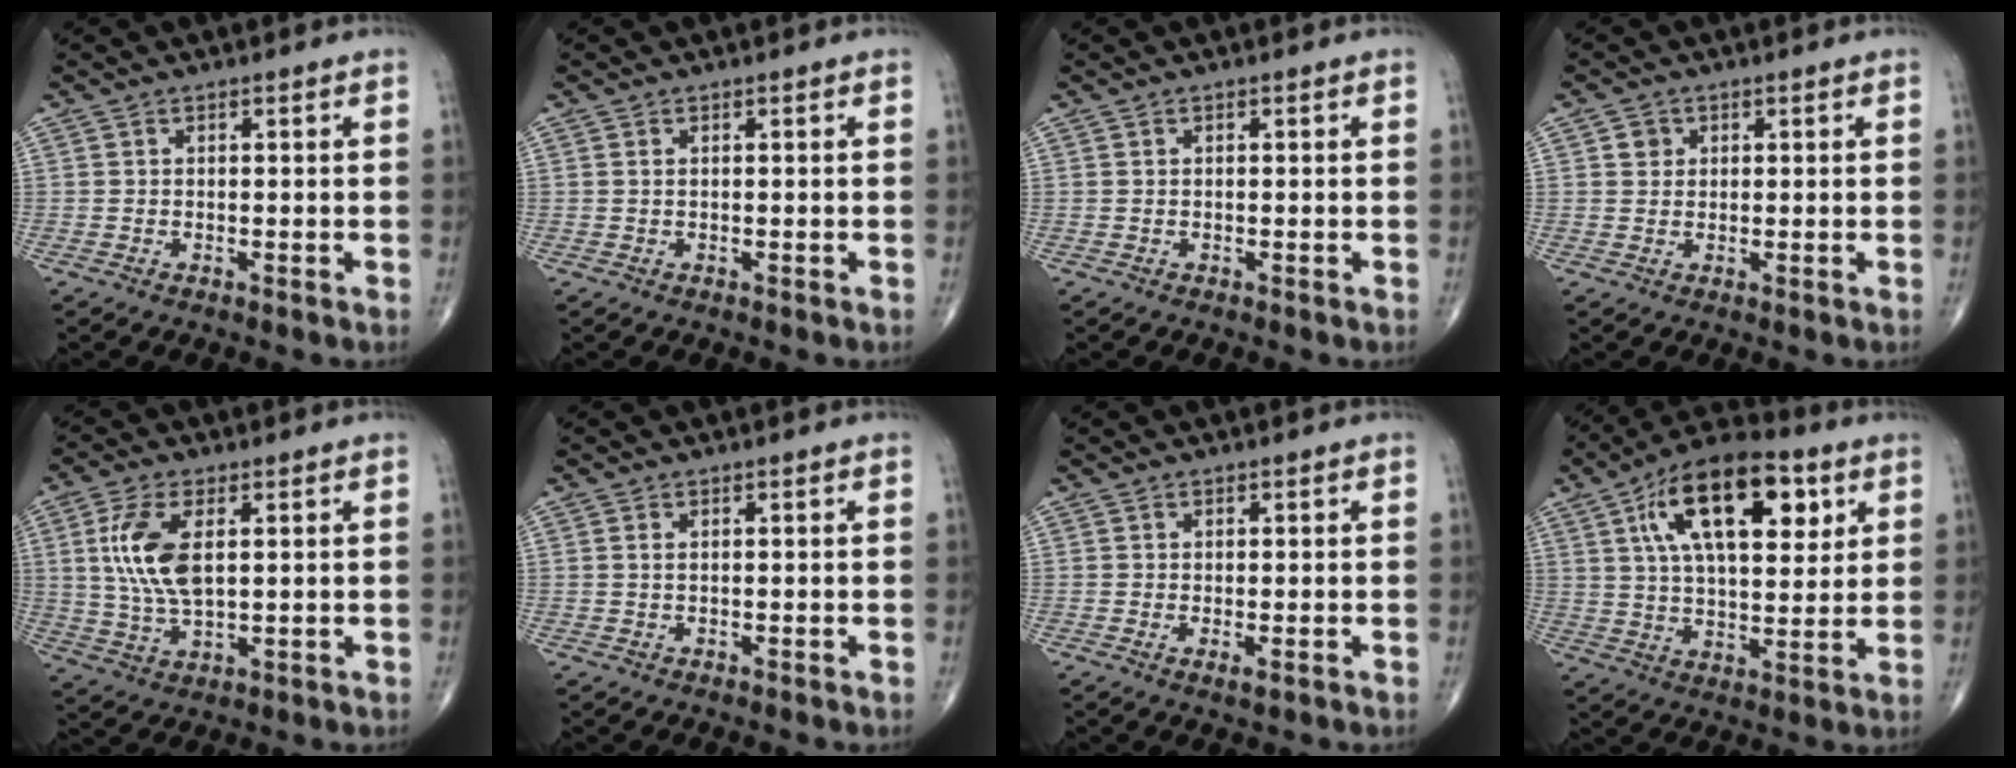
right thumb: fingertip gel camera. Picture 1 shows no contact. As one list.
[{"total": 0.0}, {"total": 0.0}, {"total": 2.0, "force": [0.6, 1.8, 0.5], "torque": [0.001, -0.002, 0.007]}, {"total": 10.7, "force": [2.3, 5.1, 9.1], "torque": [-0.190, -0.008, 0.047]}, {"total": 0.6, "force": [0.2, 0.3, 0.5], "torque": [-0.012, 0.004, 0.005]}, {"total": 1.4, "force": [-0.2, 0.4, 1.3], "torque": [-0.022, -0.005, -0.003]}, {"total": 20.7, "force": [7.8, 9.7, 16.5], "torque": [-0.242, -0.010, 0.123]}]